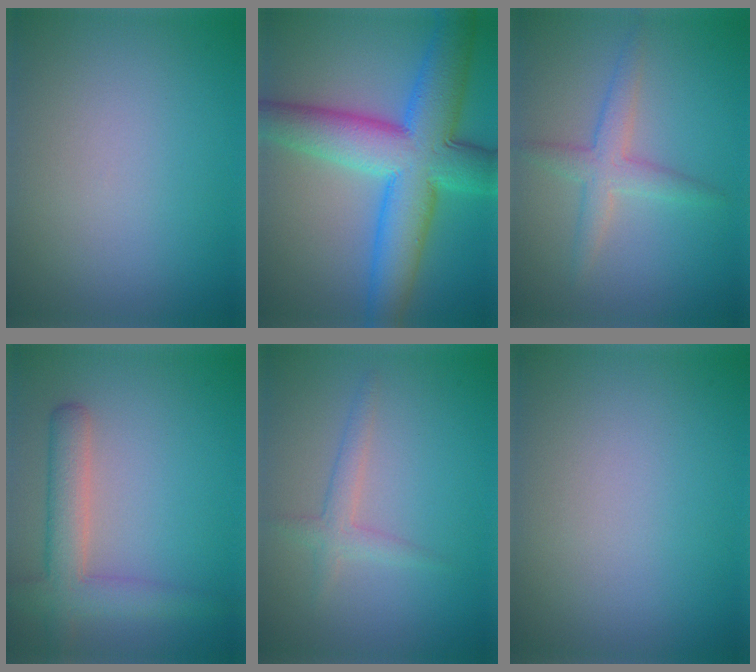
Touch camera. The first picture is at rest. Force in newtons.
{"total": 11.1, "press": 11.1, "slide": 0.2}
{"total": 2.7, "press": 2.7, "slide": 0.1}
{"total": 4.4, "press": 4.4, "slide": 0.3}
{"total": 1.2, "press": 1.2, "slide": 0.1}
{"total": 0.0}